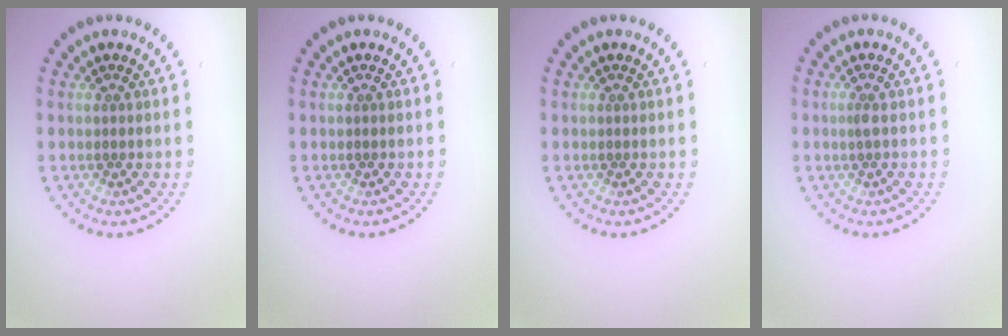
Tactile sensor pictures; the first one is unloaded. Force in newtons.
{"total": 0.0}
{"total": 0.0}
{"total": 0.7, "press": 0.5, "slide": 0.5}